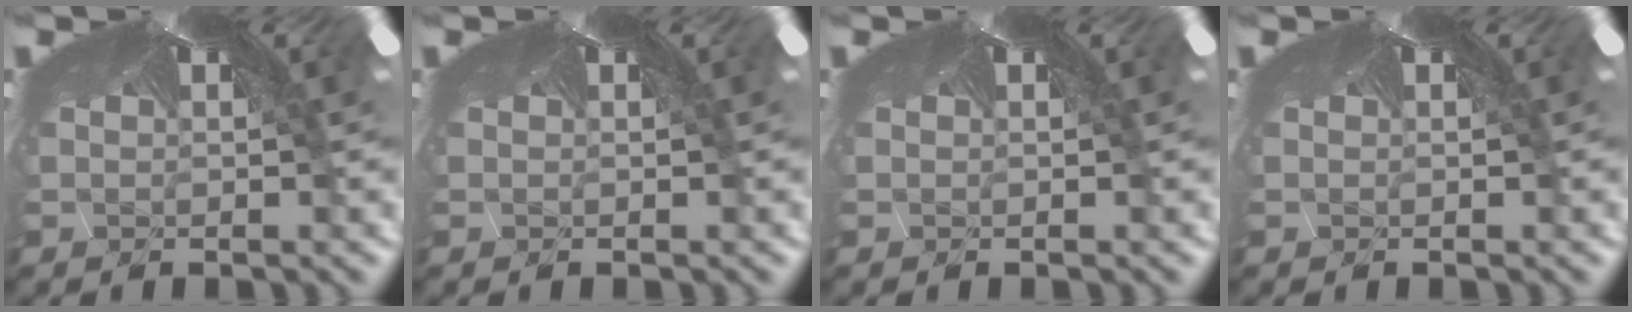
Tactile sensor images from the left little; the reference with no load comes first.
{"total": 0.0}
{"total": 0.0}
{"total": 0.0}